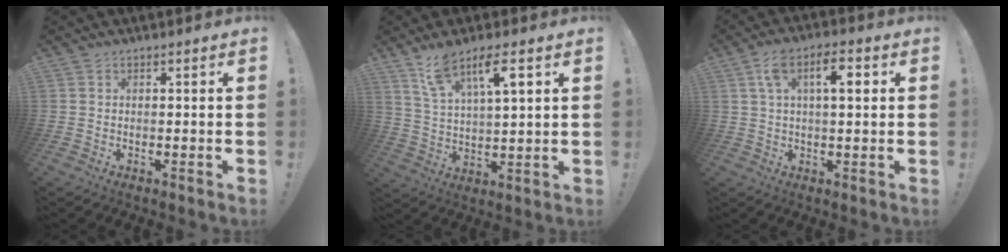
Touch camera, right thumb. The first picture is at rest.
{"total": 10.7, "force": [5.9, 3.6, 8.1], "torque": [-0.137, -0.014, 0.103]}
{"total": 8.9, "force": [2.3, 3.6, 7.8], "torque": [-0.120, 0.008, 0.035]}